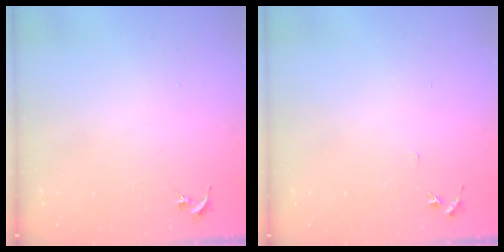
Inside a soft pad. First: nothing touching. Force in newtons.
{"total": 4.0, "press": 4.0, "slide": 0.5}